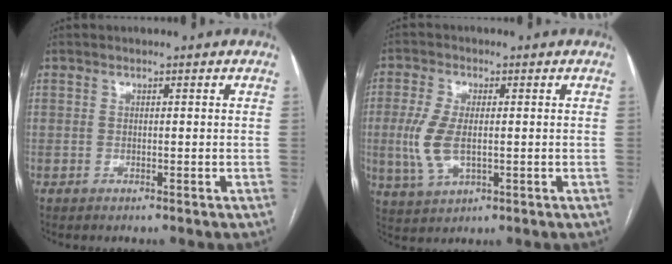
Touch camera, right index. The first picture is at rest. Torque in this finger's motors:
{"motor_torque": [0.36, -0.10, 0.21, 0.09]}